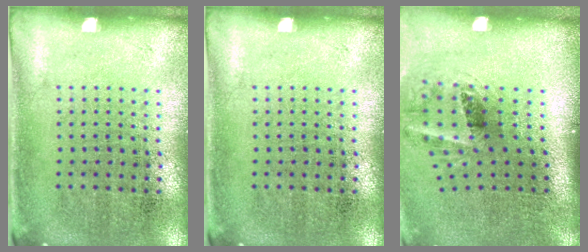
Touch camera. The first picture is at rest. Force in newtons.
{"total": 0.0}
{"total": 1.6, "press": 1.2, "slide": 1.1}